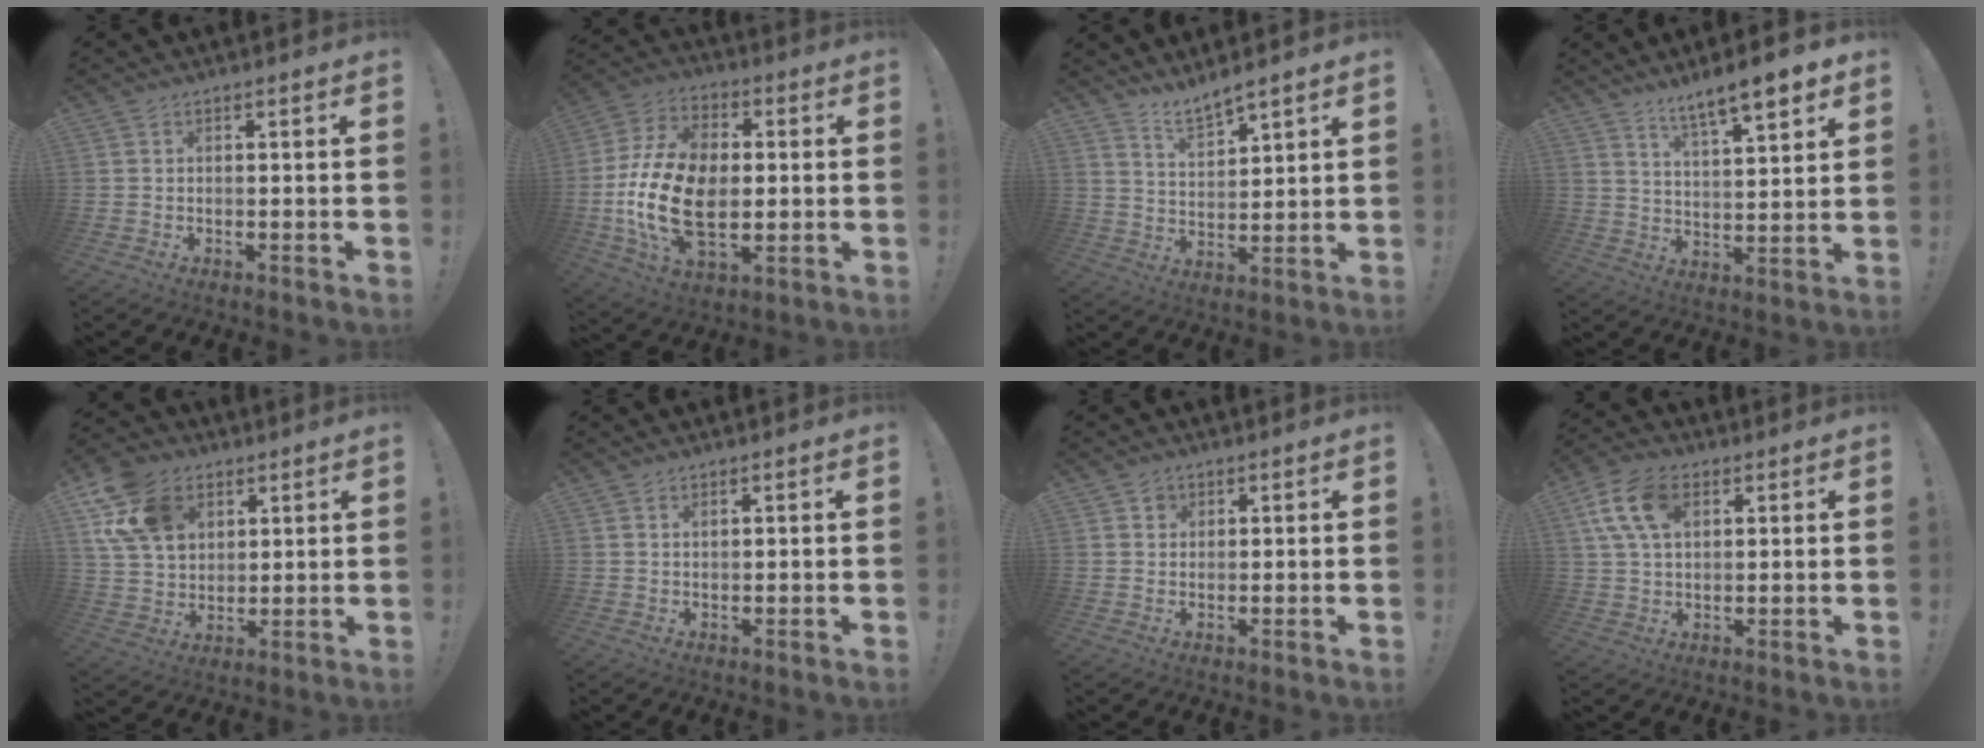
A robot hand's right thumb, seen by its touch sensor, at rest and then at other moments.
{"total": 22.2, "force": [-2.5, 13.9, 17.2], "torque": [-0.329, 0.010, -0.037]}
{"total": 6.6, "force": [6.0, 1.5, 2.3], "torque": [-0.046, -0.040, 0.110]}
{"total": 10.4, "force": [8.2, 1.7, 6.2], "torque": [-0.106, -0.050, 0.139]}
{"total": 16.2, "force": [7.4, 11.8, 8.3], "torque": [-0.155, -0.025, 0.150]}
{"total": 0.8, "force": [0.7, 0.4, 0.3], "torque": [0.001, -0.003, 0.013]}
{"total": 2.1, "force": [1.2, 1.7, 0.2], "torque": [0.005, -0.005, 0.018]}
{"total": 12.6, "force": [4.5, 7.8, 8.8], "torque": [-0.167, 0.006, 0.089]}